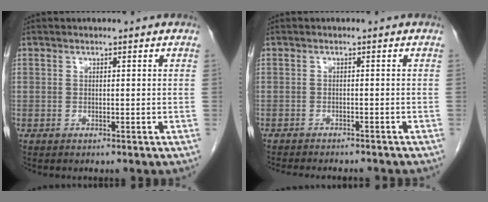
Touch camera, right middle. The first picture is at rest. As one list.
[{"total": 8.9, "force": [-8.0, 1.9, 3.3], "torque": [-0.042, -0.007, -0.102]}]